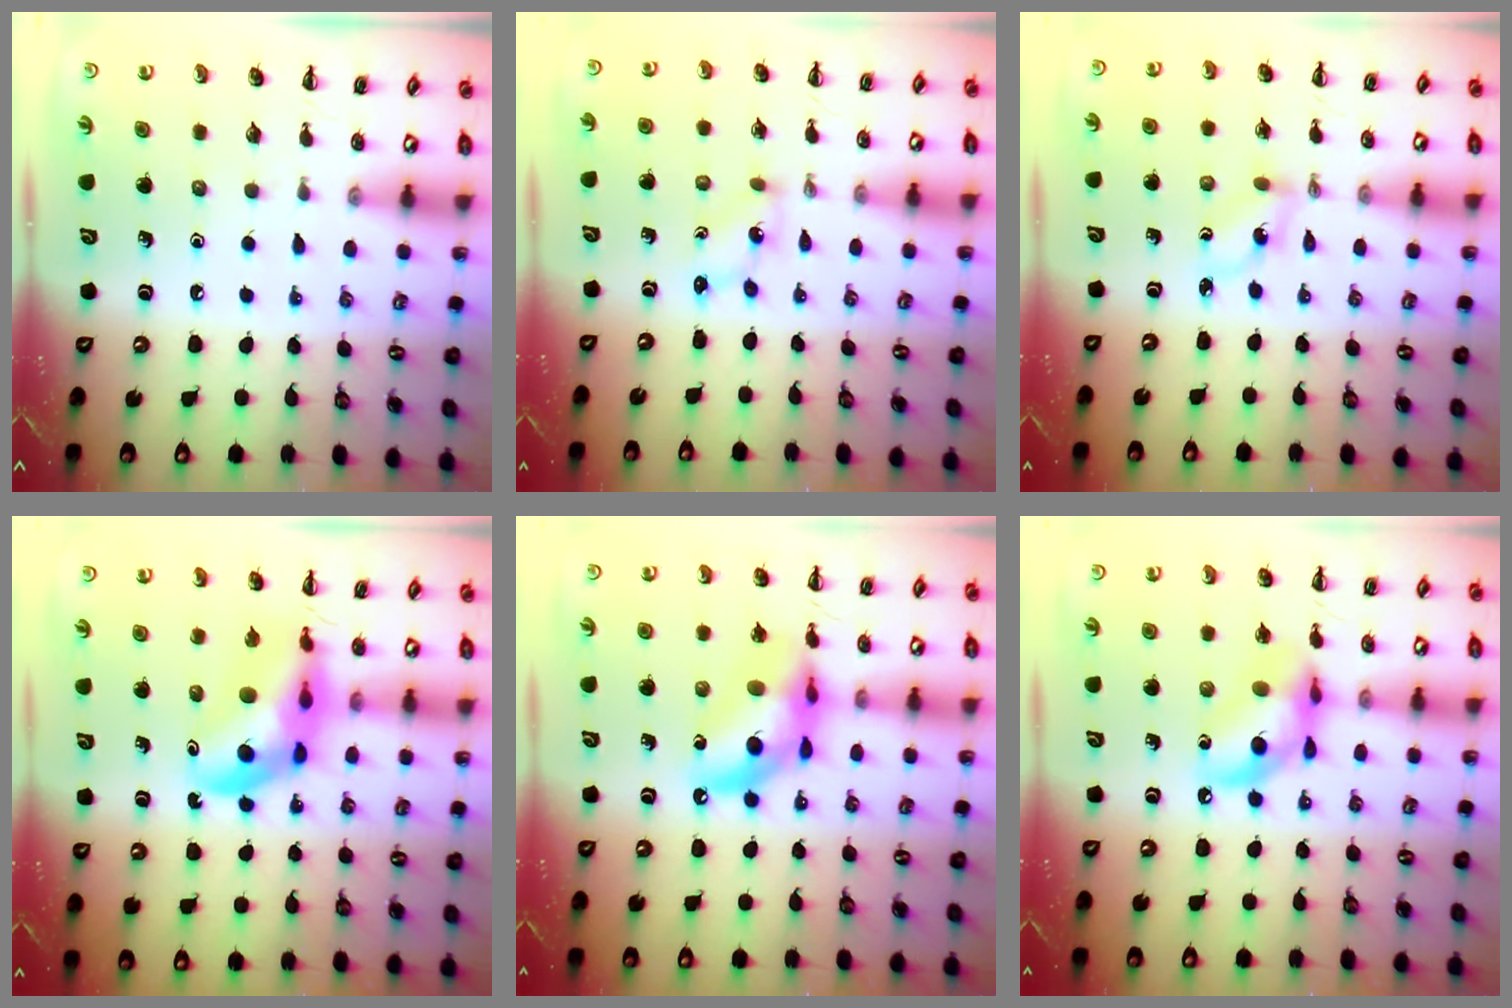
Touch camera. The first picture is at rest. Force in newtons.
{"total": 0.8, "press": 0.8, "slide": 0.3}
{"total": 1.0, "press": 0.9, "slide": 0.5}
{"total": 12.1, "press": 11.5, "slide": 3.6}
{"total": 13.4, "press": 13.0, "slide": 3.6}
{"total": 12.7, "press": 12.4, "slide": 2.8}